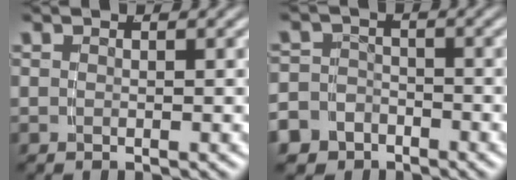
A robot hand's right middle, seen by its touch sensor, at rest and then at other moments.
{"total": 6.9, "force": [-3.9, 5.6, 1.4], "torque": [-0.033, -0.024, -0.072]}